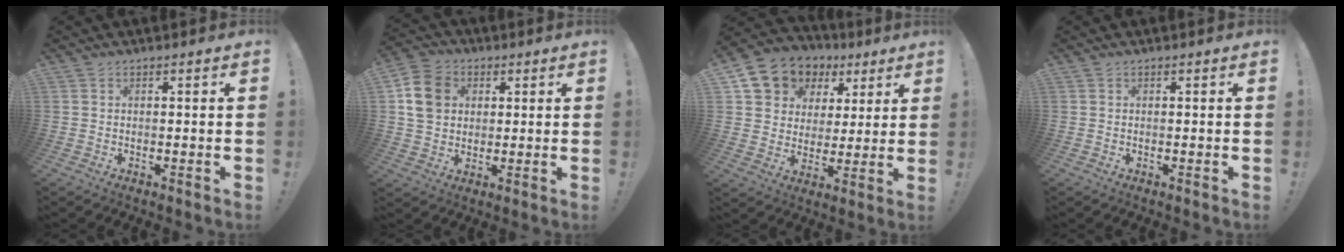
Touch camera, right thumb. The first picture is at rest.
{"total": 10.4, "force": [2.6, 8.8, 4.9], "torque": [-0.080, 0.005, 0.056]}
{"total": 10.8, "force": [5.7, 8.7, 3.1], "torque": [-0.052, -0.037, 0.116]}
{"total": 0.0}